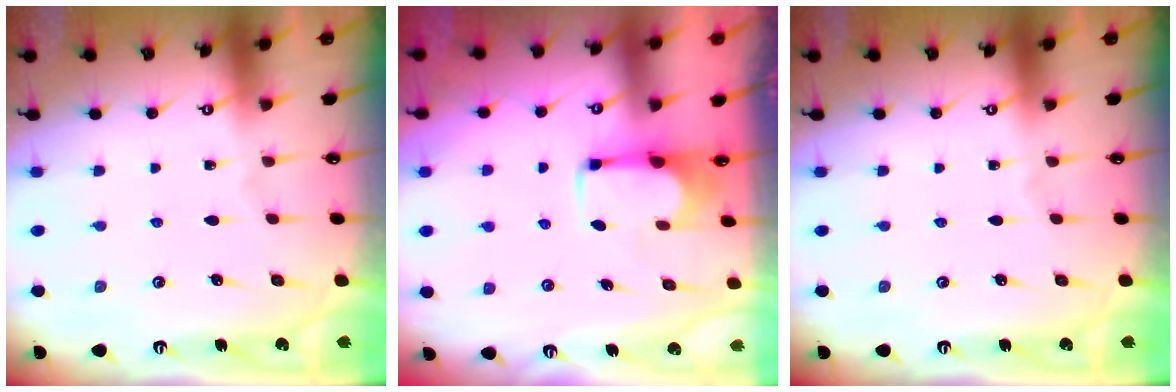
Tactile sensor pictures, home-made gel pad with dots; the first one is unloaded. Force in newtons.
{"total": 1.8, "press": 1.5, "slide": 0.9}
{"total": 0.0}